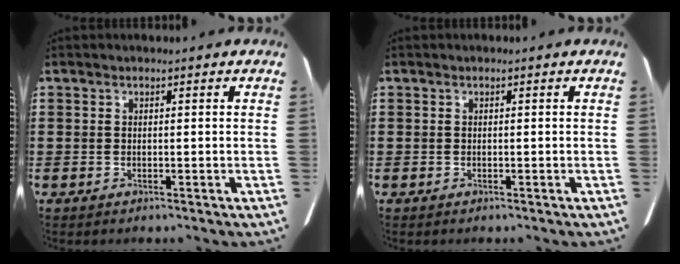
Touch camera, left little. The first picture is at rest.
{"total": 0.0}